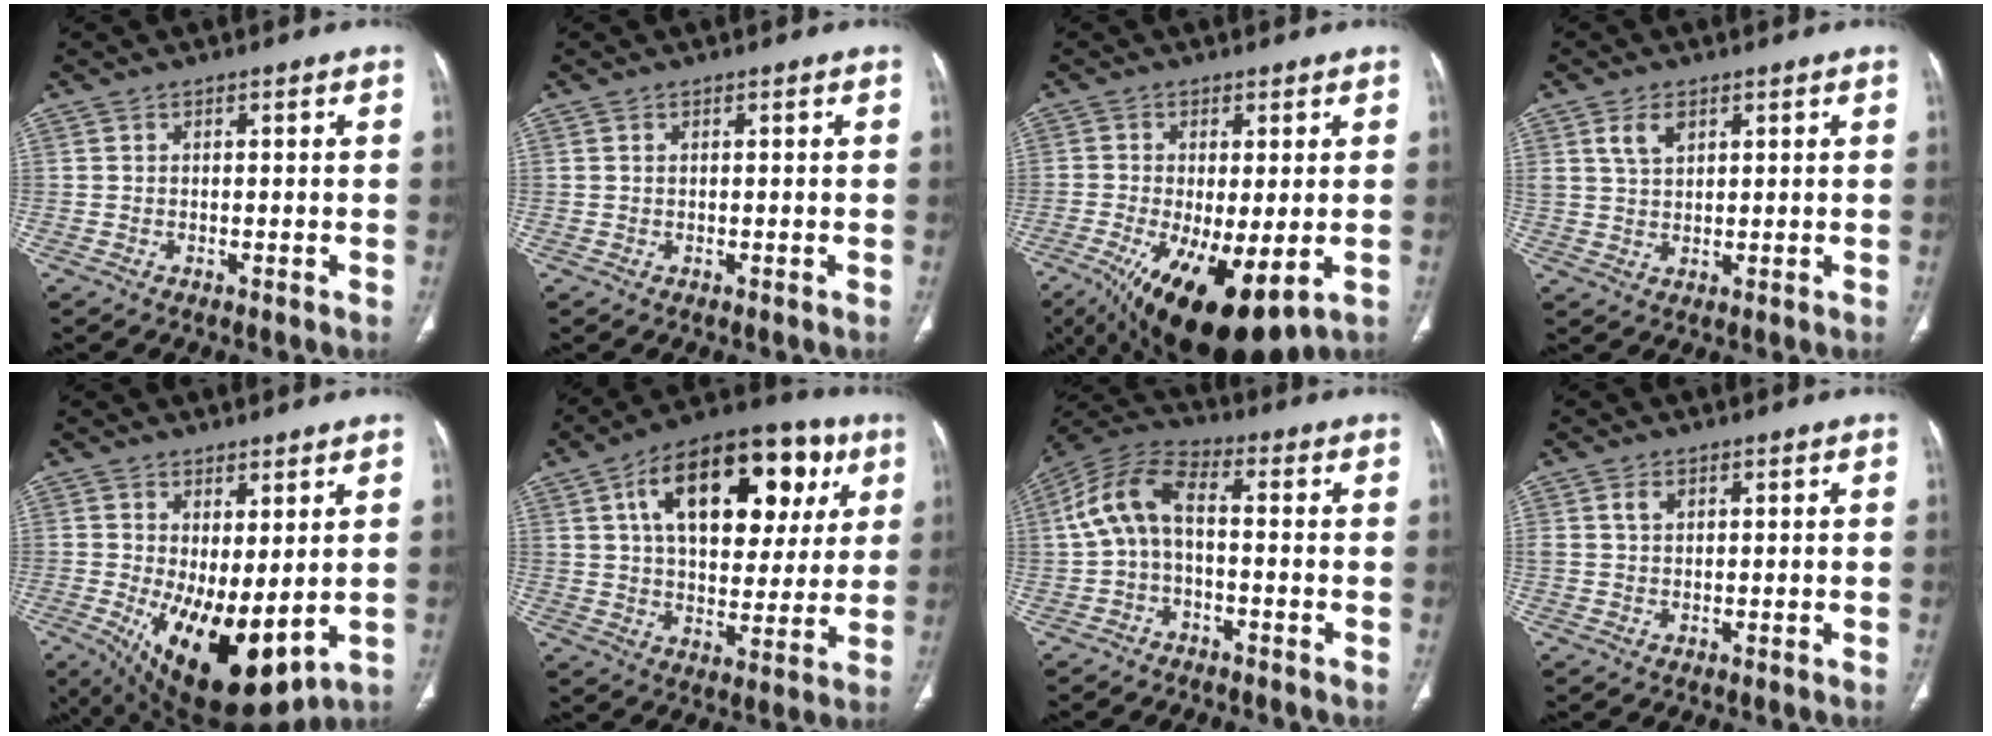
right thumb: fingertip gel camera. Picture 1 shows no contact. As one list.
[{"total": 0.0}, {"total": 16.3, "force": [-5.5, 6.2, 14.1], "torque": [-0.247, -0.025, -0.072]}, {"total": 4.2, "force": [2.1, 2.5, 2.7], "torque": [-0.044, -0.009, 0.045]}, {"total": 15.4, "force": [-1.4, 6.7, 13.8], "torque": [-0.228, -0.029, 0.005]}, {"total": 24.6, "force": [8.9, 13.4, 18.7], "torque": [-0.248, 0.010, 0.133]}, {"total": 9.5, "force": [-0.7, 4.9, 8.1], "torque": [-0.169, 0.038, -0.023]}, {"total": 1.8, "force": [0.8, 1.1, 1.1], "torque": [-0.022, 0.001, 0.019]}]